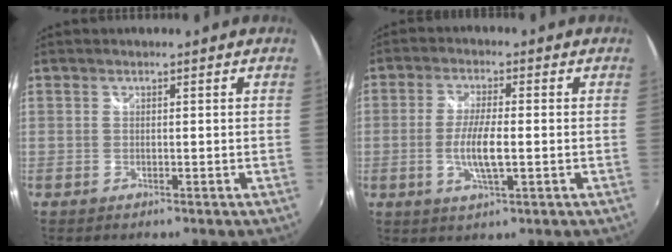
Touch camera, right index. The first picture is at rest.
{"total": 6.8, "force": [-1.2, 1.3, 6.5], "torque": [-0.128, -0.008, -0.023]}